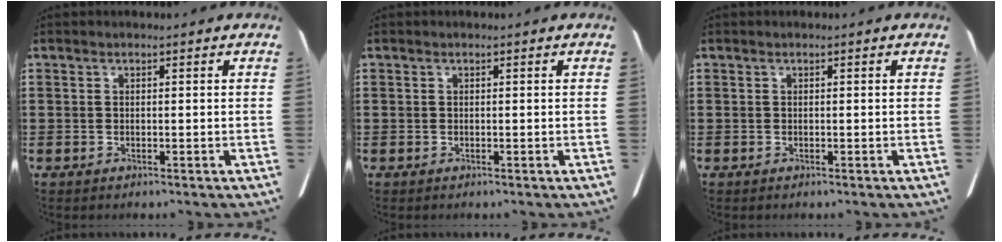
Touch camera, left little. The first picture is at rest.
{"total": 0.0}
{"total": 0.0}